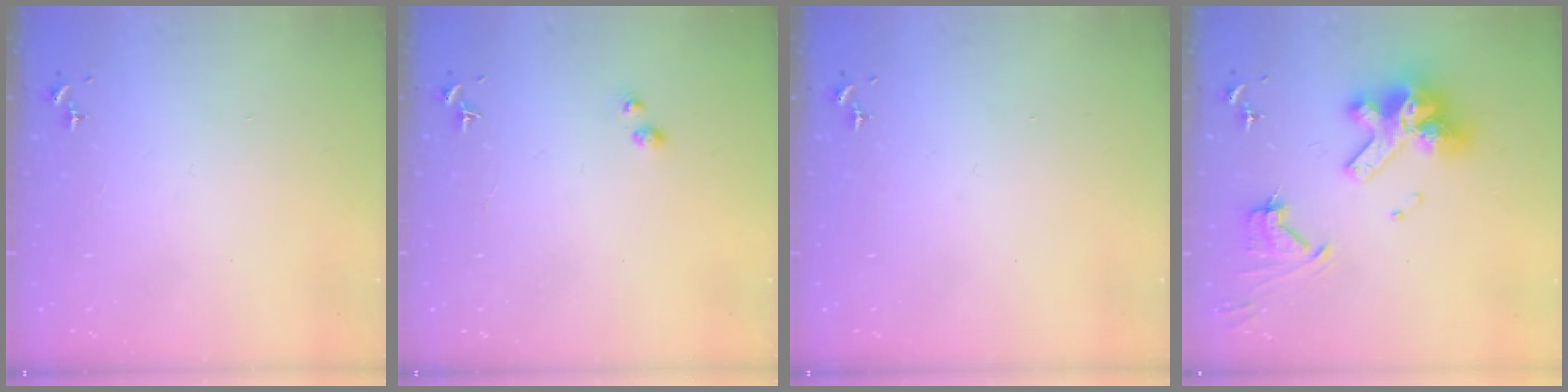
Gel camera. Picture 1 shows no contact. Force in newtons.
{"total": 2.9, "press": 2.8, "slide": 0.4}
{"total": 0.0}
{"total": 18.5, "press": 18.4, "slide": 2.2}